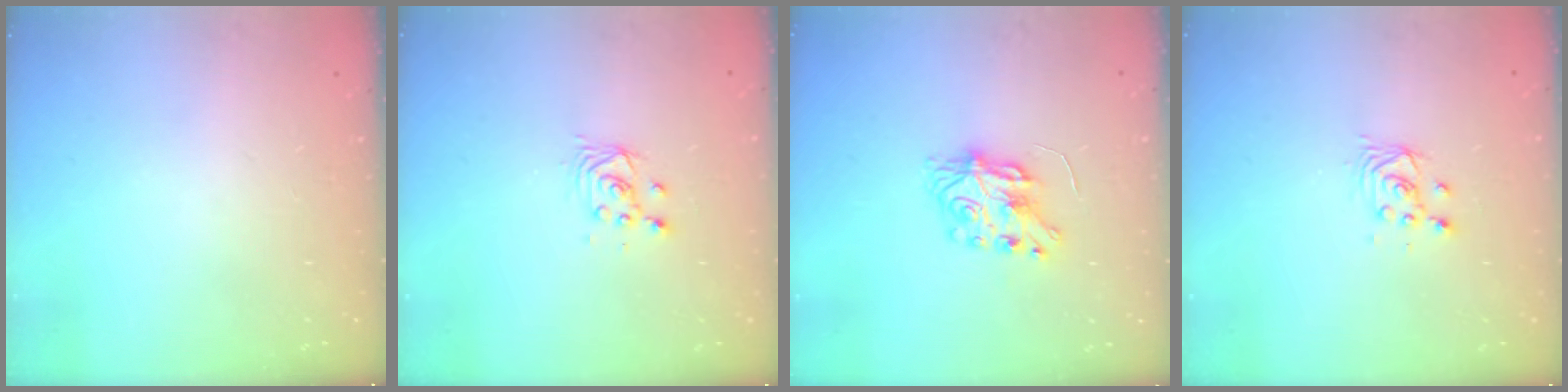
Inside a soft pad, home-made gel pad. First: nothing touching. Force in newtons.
{"total": 2.7, "press": 2.7, "slide": 0.1}
{"total": 7.2, "press": 7.2, "slide": 0.2}
{"total": 2.7, "press": 2.7, "slide": 0.1}